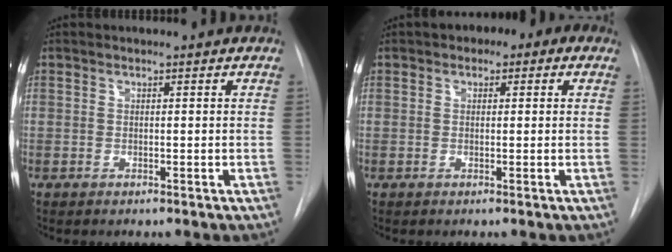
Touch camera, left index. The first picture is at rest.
{"total": 4.0, "force": [1.5, 2.5, 2.7], "torque": [-0.036, 0.024, 0.017]}